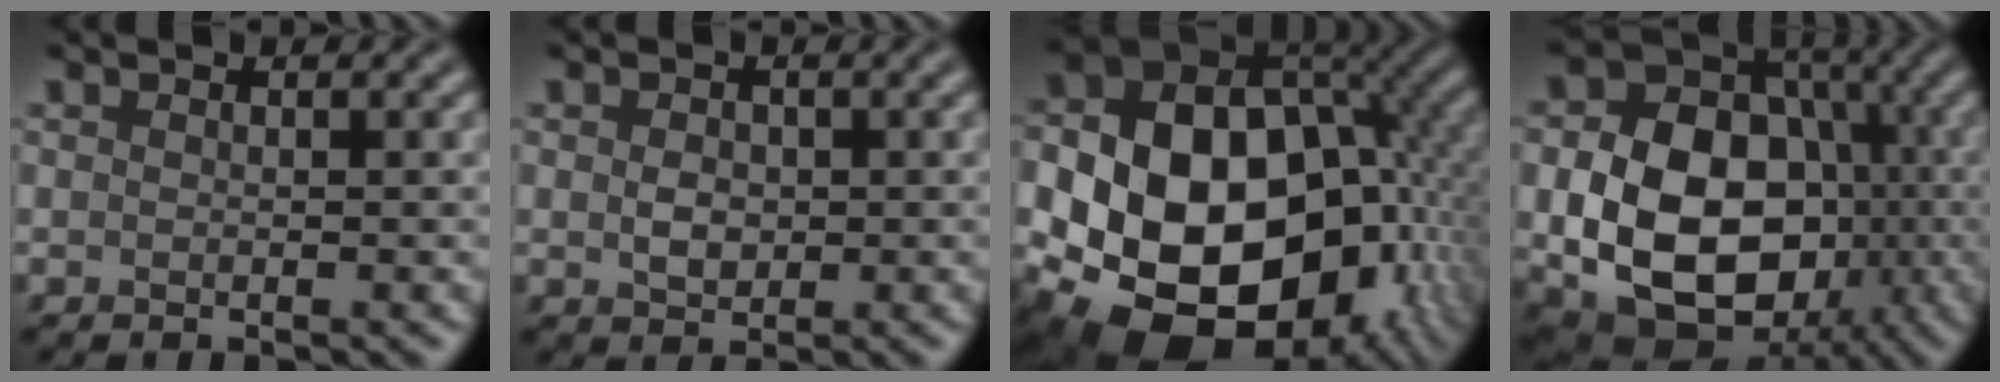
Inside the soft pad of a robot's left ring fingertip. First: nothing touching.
{"total": 1.9, "force": [0.1, 1.4, 1.2], "torque": [-0.023, -0.003, 0.001]}
{"total": 22.3, "force": [-5.5, 16.9, 13.4], "torque": [-0.225, -0.015, -0.095]}
{"total": 13.2, "force": [-2.4, 9.7, 8.6], "torque": [-0.148, -0.021, -0.045]}